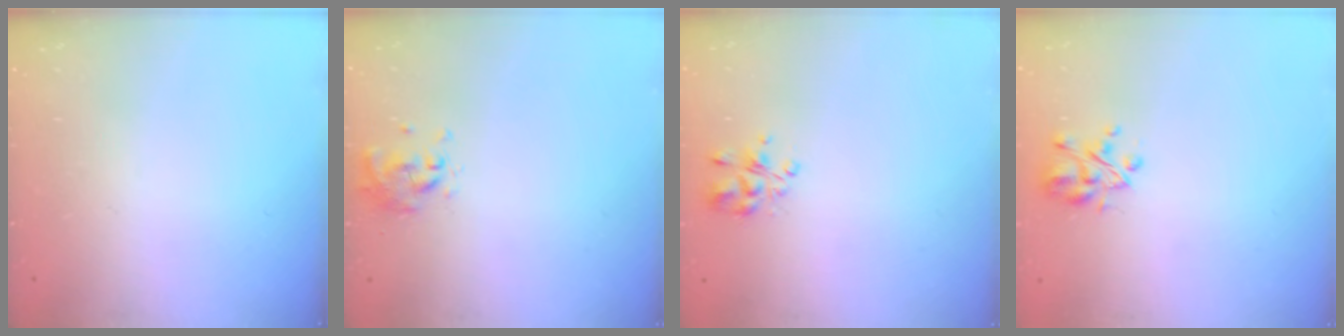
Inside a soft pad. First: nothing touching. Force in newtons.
{"total": 0.0}
{"total": 3.6, "press": 3.6, "slide": 0.2}
{"total": 4.6, "press": 4.4, "slide": 1.4}